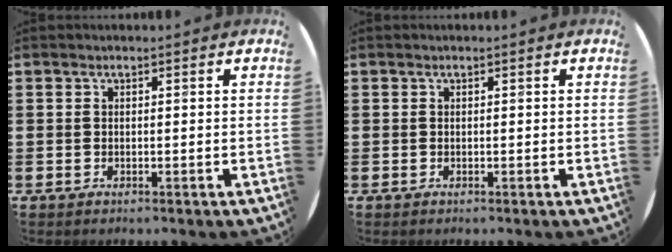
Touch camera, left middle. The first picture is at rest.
{"total": 0.0}